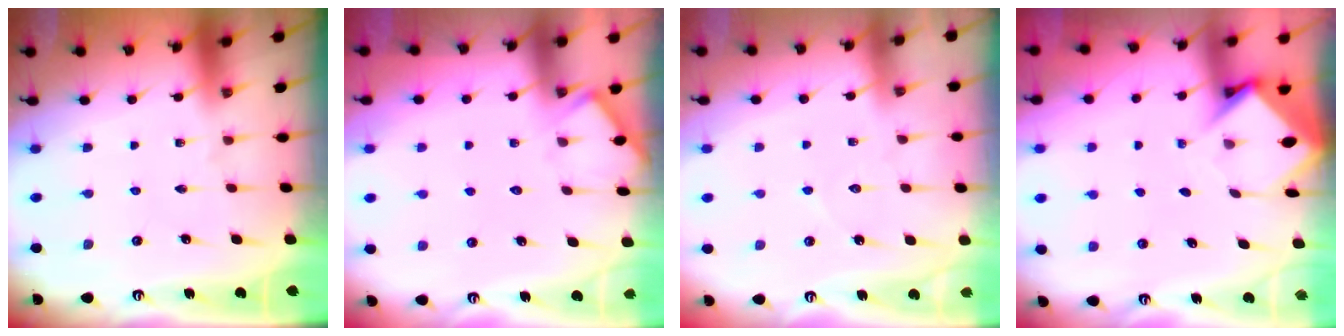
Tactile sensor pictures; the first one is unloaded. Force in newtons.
{"total": 4.1, "press": 4.0, "slide": 0.6}
{"total": 4.2, "press": 4.2, "slide": 0.4}
{"total": 3.9, "press": 3.9, "slide": 0.3}